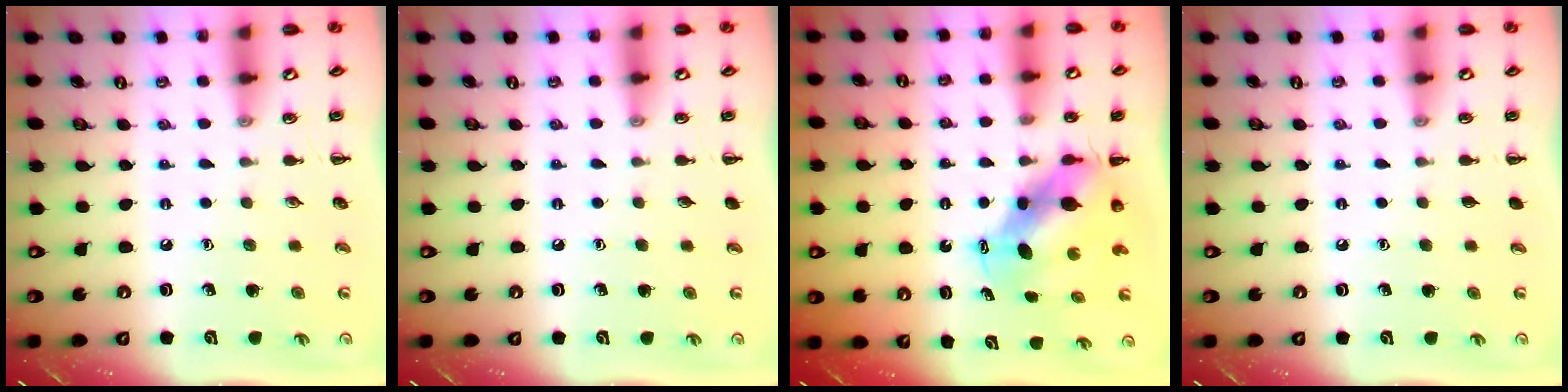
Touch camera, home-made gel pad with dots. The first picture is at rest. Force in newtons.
{"total": 0.0}
{"total": 7.6, "press": 7.4, "slide": 1.7}
{"total": 0.0}